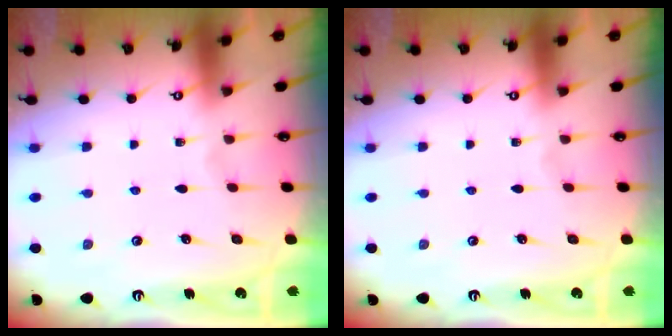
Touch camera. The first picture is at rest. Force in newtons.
{"total": 0.0}